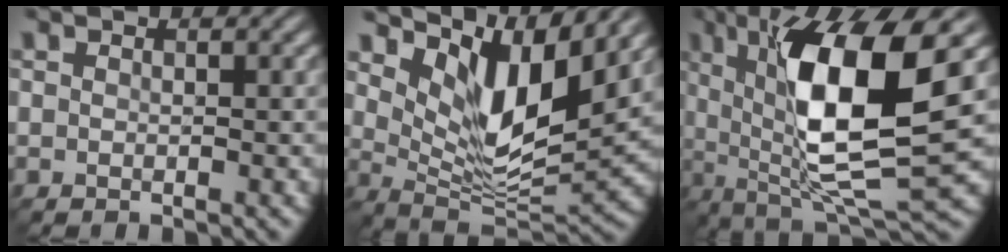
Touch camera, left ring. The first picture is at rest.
{"total": 8.9, "force": [4.5, 3.2, 7.0], "torque": [-0.124, -0.014, 0.083]}
{"total": 12.2, "force": [2.5, 2.9, 11.5], "torque": [-0.197, -0.002, 0.050]}